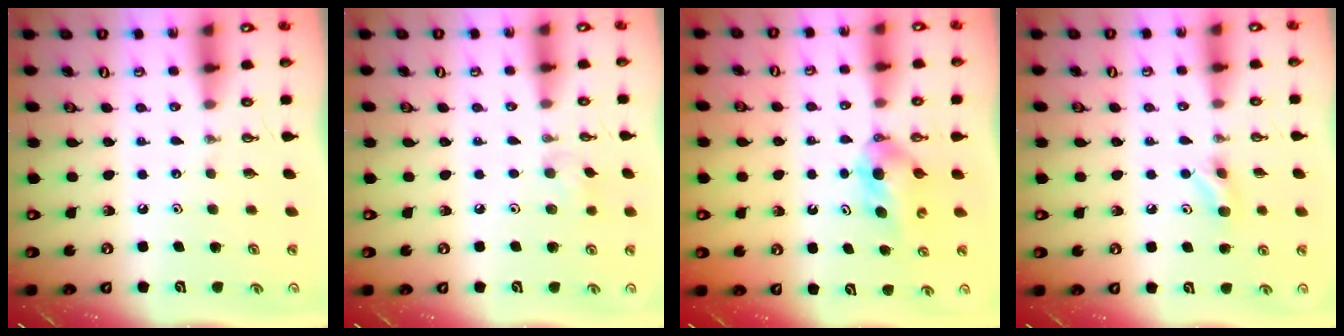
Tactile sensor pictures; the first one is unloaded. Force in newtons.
{"total": 5.5, "press": 5.5, "slide": 1.0}
{"total": 5.2, "press": 5.1, "slide": 0.6}
{"total": 5.7, "press": 5.5, "slide": 1.5}